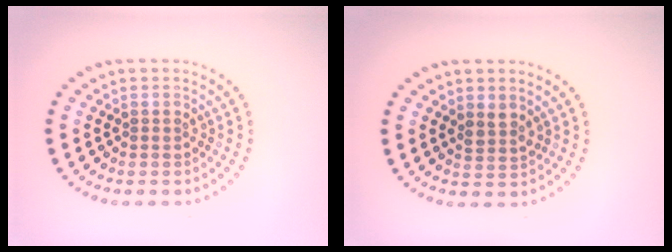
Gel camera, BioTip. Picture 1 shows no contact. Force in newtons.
{"total": 1.5, "press": 1.3, "slide": 0.8}